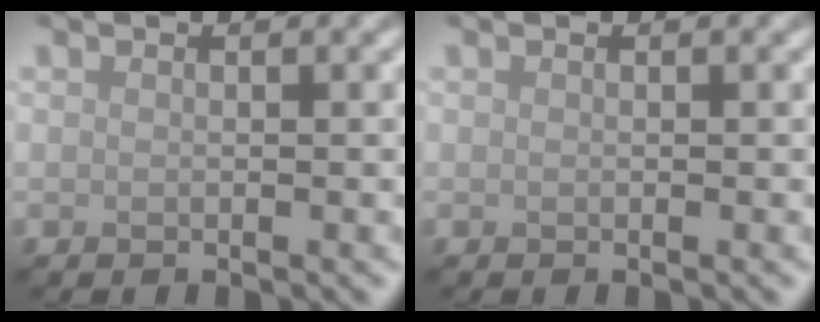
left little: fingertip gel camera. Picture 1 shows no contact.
{"total": 0.0}